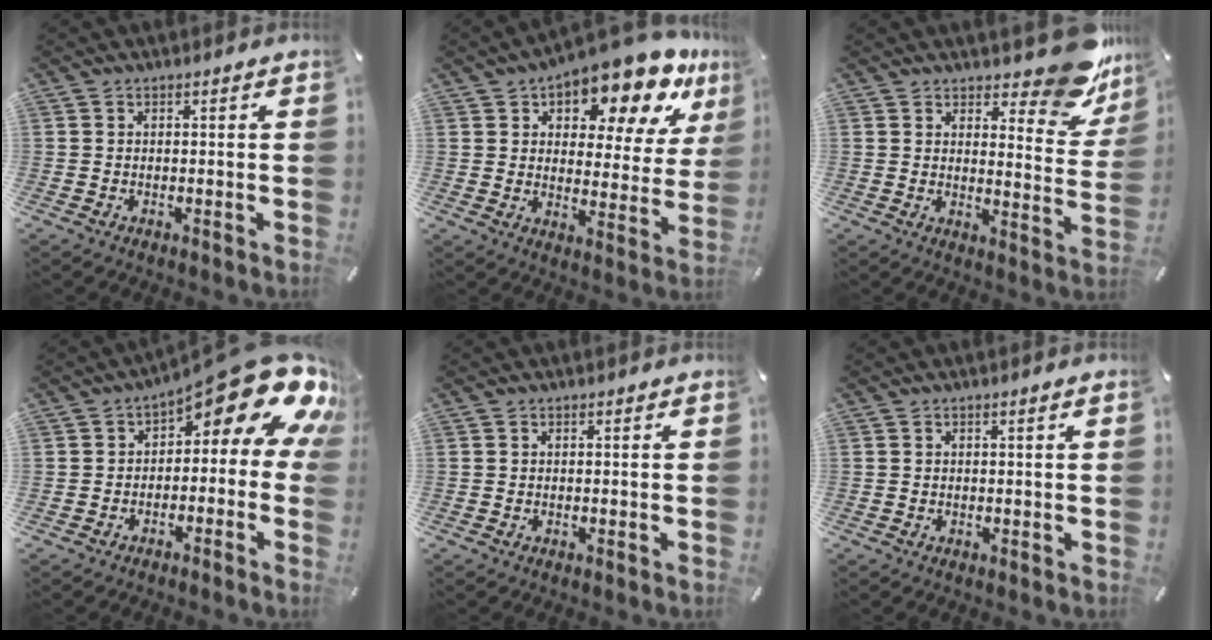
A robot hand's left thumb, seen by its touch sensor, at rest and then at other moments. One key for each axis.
{"total": 16.2, "fx": 12.0, "fy": 6.5, "fz": 8.7, "tx": -0.114, "ty": -0.097, "tz": 0.194}
{"total": 13.5, "fx": 10.3, "fy": 5.3, "fz": 6.9, "tx": -0.071, "ty": -0.086, "tz": 0.177}
{"total": 15.3, "fx": 8.3, "fy": 6.1, "fz": 11.3, "tx": -0.150, "ty": -0.064, "tz": 0.136}
{"total": 0.0}
{"total": 0.8, "fx": 0.3, "fy": -0.1, "fz": 0.8, "tx": -0.012, "ty": -0.002, "tz": 0.005}